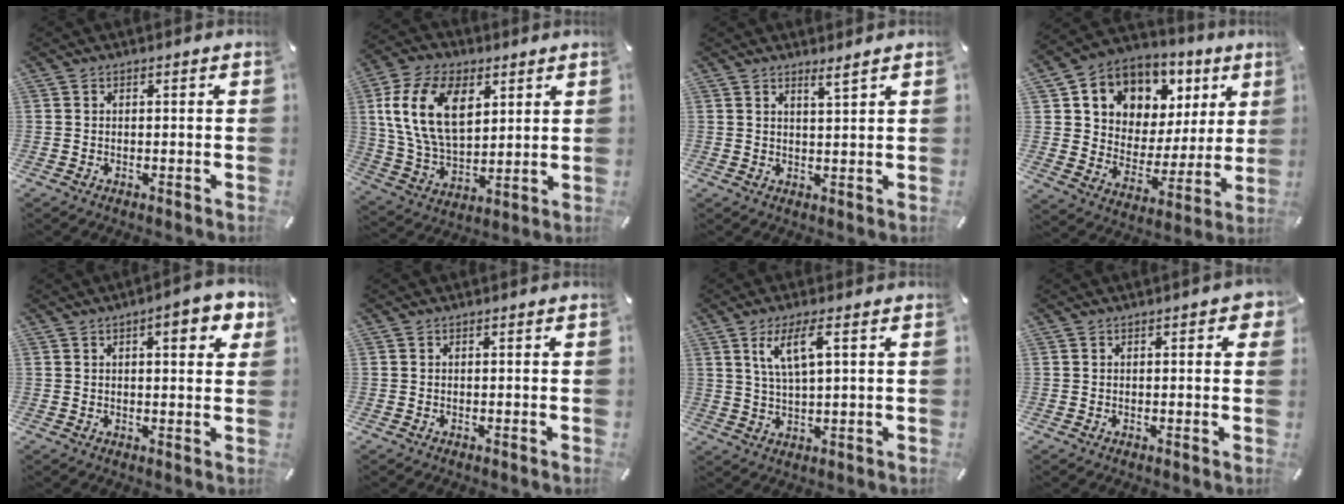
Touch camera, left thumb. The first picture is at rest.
{"total": 16.7, "force": [6.0, 10.5, 11.5], "torque": [-0.256, -0.005, 0.107]}
{"total": 2.6, "force": [2.3, -0.4, 1.2], "torque": [-0.027, -0.011, 0.042]}
{"total": 9.4, "force": [4.7, 8.1, 1.0], "torque": [-0.037, -0.050, 0.091]}
{"total": 7.0, "force": [3.2, 2.5, 5.6], "torque": [-0.073, -0.008, 0.047]}
{"total": 0.0}
{"total": 7.5, "force": [3.3, 1.8, 6.5], "torque": [-0.134, 0.005, 0.056]}
{"total": 2.6, "force": [0.6, 1.0, 2.3], "torque": [-0.022, -0.003, 0.004]}